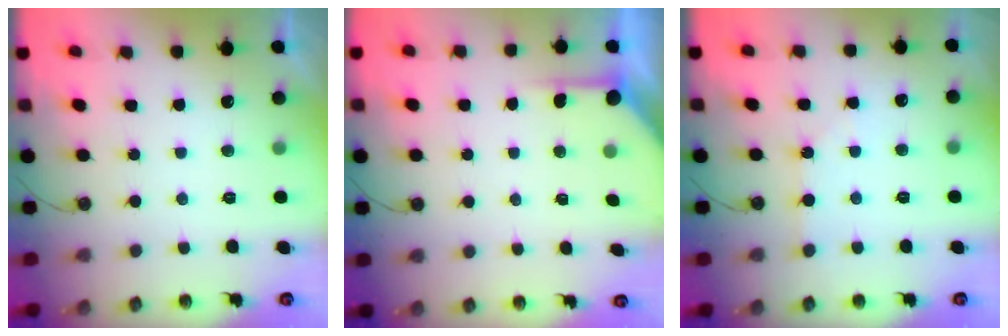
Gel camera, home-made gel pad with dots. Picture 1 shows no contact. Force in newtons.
{"total": 3.5, "press": 3.5, "slide": 0.4}
{"total": 1.7, "press": 1.7, "slide": 0.3}